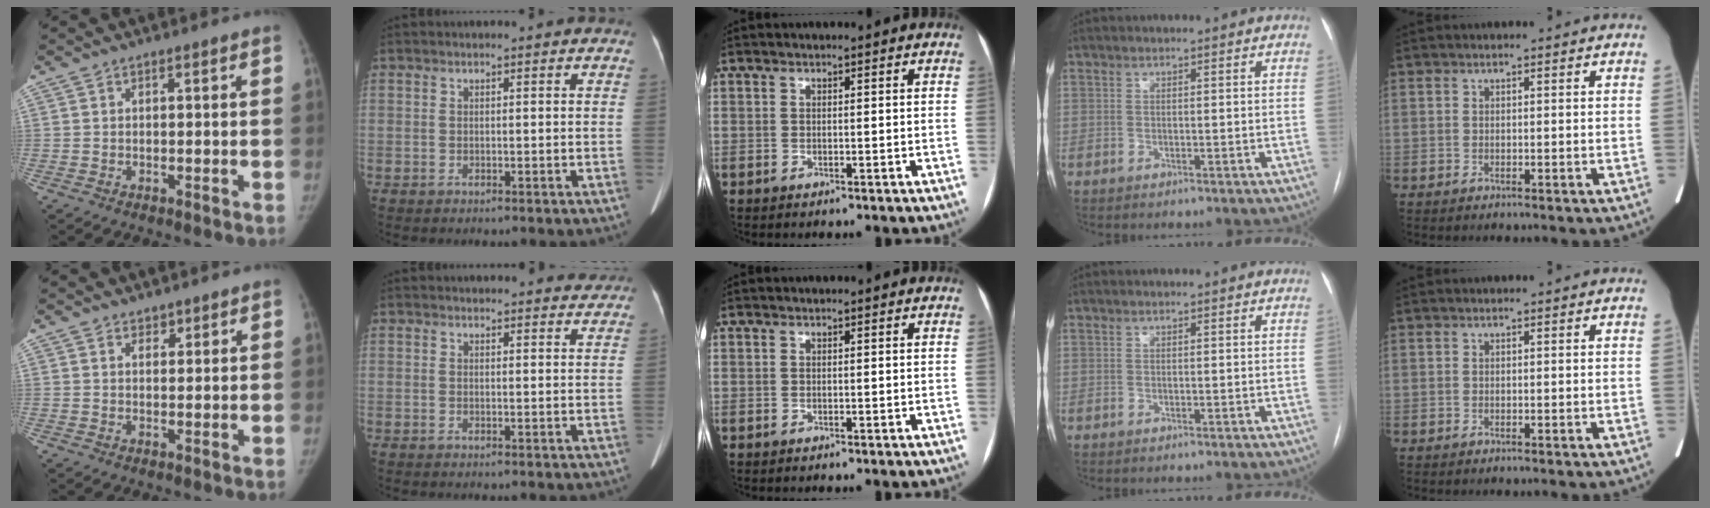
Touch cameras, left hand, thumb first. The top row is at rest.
{"thumb": {"total": 1.7, "force": [1.4, 1.0, 0.3], "torque": [0.010, -0.009, 0.019]}, "index": {"total": 8.1, "force": [7.7, 2.1, 1.1], "torque": [0.011, 0.007, 0.065]}}